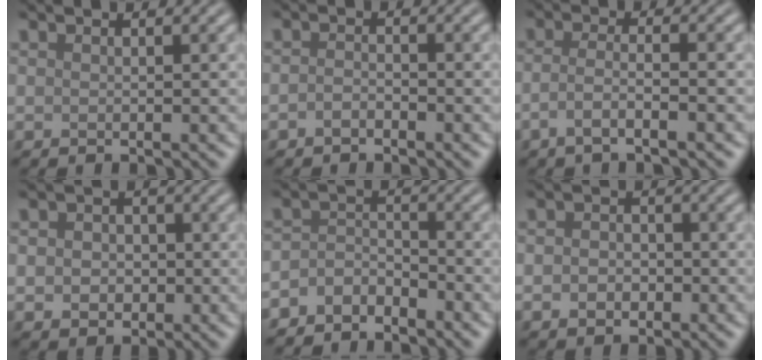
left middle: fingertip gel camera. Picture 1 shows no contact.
{"total": 1.1, "force": [-0.8, 0.5, 0.6], "torque": [-0.013, 0.002, -0.018]}
{"total": 2.8, "force": [-1.5, 0.6, 2.3], "torque": [-0.039, 0.003, -0.042]}
{"total": 3.5, "force": [-0.1, 2.9, 1.9], "torque": [-0.019, 0.003, -0.018]}
{"total": 2.9, "force": [-2.4, 1.4, 0.8], "torque": [-0.016, 0.006, -0.055]}
{"total": 2.5, "force": [-0.6, 1.9, 1.4], "torque": [-0.021, -0.002, -0.018]}